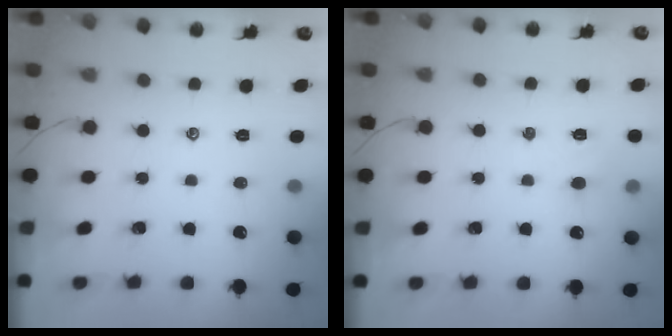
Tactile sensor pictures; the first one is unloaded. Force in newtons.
{"total": 2.7, "press": 2.6, "slide": 0.9}